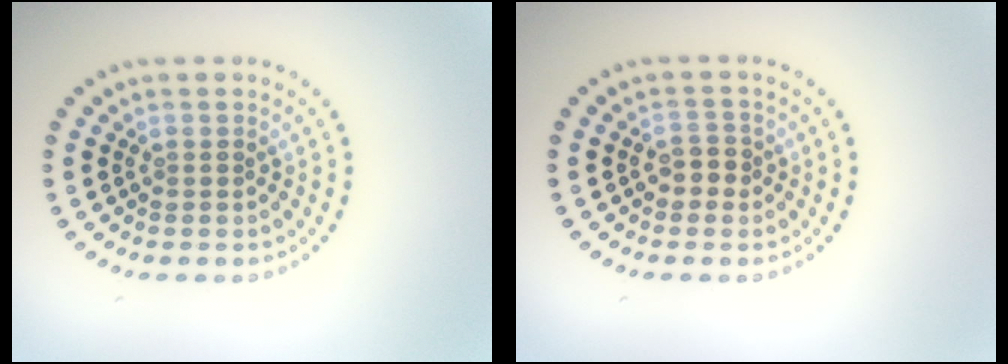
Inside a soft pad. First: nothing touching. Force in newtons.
{"total": 1.8, "press": 1.7, "slide": 0.5}